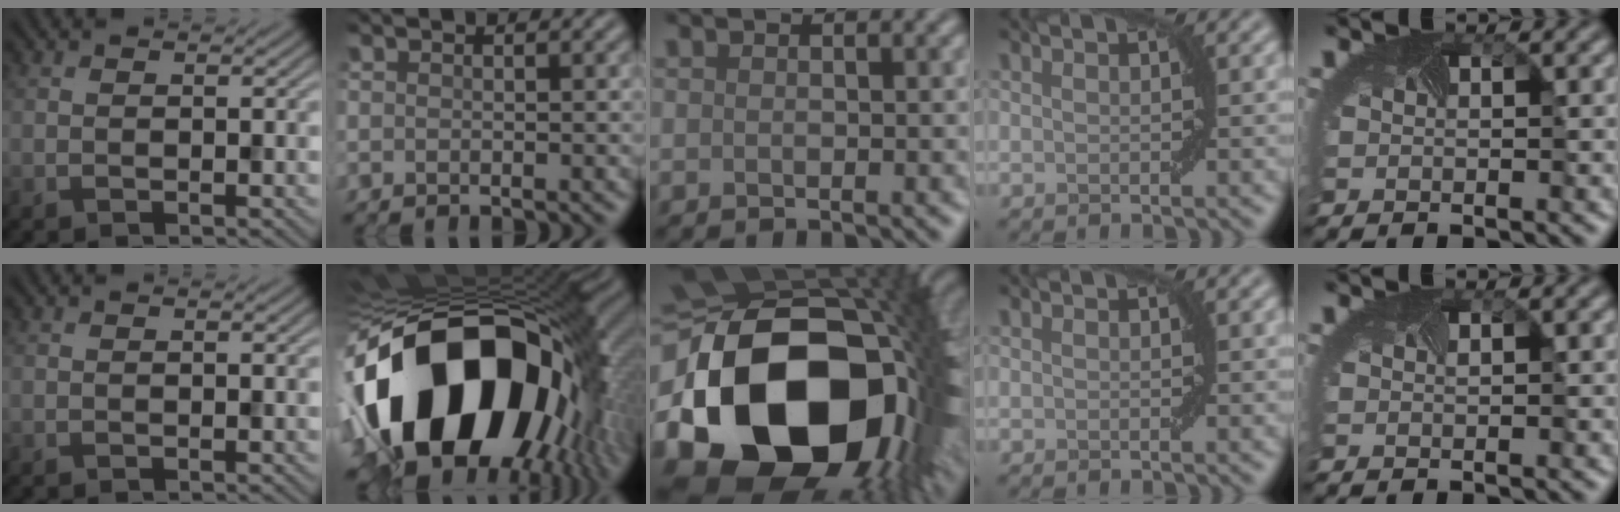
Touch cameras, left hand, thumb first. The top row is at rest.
{"index": {"total": 20.6, "force": [-5.7, 12.6, 15.2], "torque": [-0.296, -0.047, -0.070]}, "middle": {"total": 21.3, "force": [-4.0, 15.3, 14.3], "torque": [-0.288, -0.077, -0.018]}}